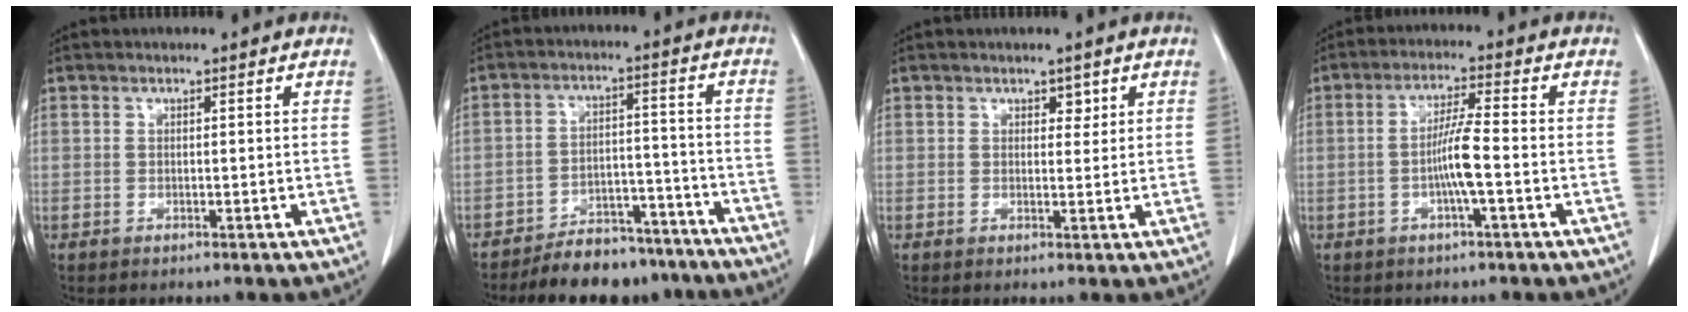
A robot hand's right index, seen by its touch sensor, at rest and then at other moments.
{"total": 11.7, "force": [-10.3, 4.8, 2.9], "torque": [-0.017, 0.034, -0.149]}
{"total": 1.6, "force": [0.9, 0.9, 0.8], "torque": [-0.007, -0.004, 0.013]}
{"total": 6.9, "force": [-1.3, -0.5, 6.7], "torque": [-0.134, 0.004, -0.025]}